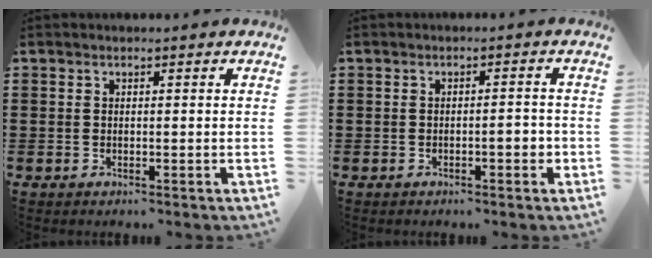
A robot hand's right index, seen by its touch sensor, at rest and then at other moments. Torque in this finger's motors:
{"motor_torque": [0.71, -0.16, 0.09, 0.10]}